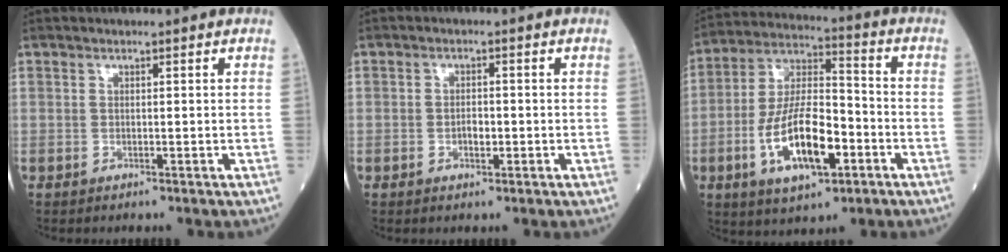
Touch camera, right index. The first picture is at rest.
{"total": 2.3, "force": [-0.6, 1.1, 1.9], "torque": [-0.030, 0.003, -0.007]}
{"total": 15.1, "force": [-5.0, 5.3, 13.2], "torque": [-0.259, 0.004, -0.087]}